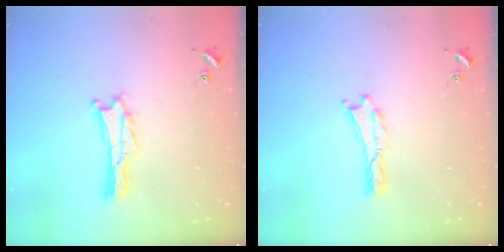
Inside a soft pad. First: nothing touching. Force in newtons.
{"total": 0.0}